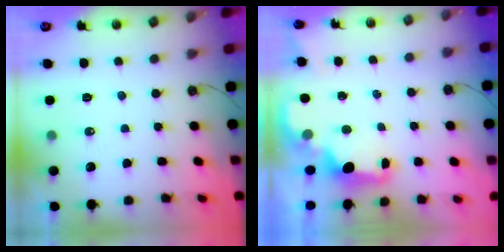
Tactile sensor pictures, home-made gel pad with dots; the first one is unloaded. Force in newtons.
{"total": 2.0, "press": 1.9, "slide": 0.8}